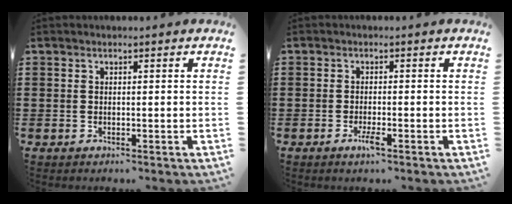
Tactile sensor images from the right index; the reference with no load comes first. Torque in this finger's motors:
{"motor_torque": [0.41, -0.13, 0.05, 0.01]}